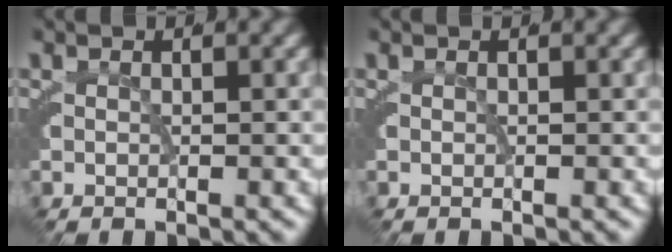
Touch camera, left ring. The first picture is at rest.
{"total": 0.0}